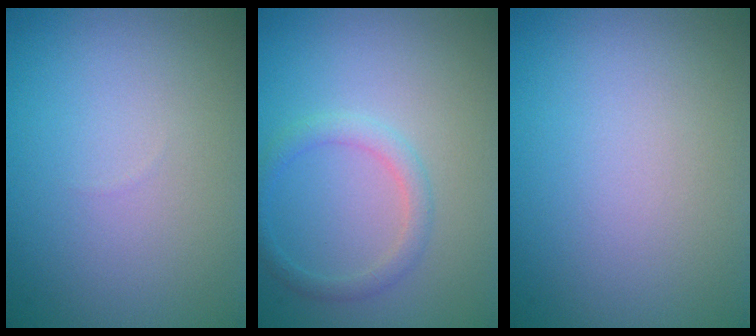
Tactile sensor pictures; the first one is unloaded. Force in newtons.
{"total": 1.9, "press": 1.9, "slide": 0.1}
{"total": 0.0}